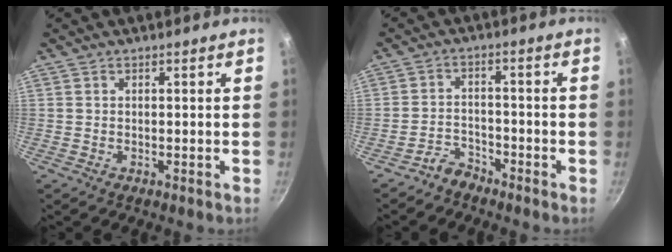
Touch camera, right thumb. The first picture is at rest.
{"total": 3.5, "force": [-3.2, 1.5, 0.4], "torque": [-0.001, 0.037, -0.061]}